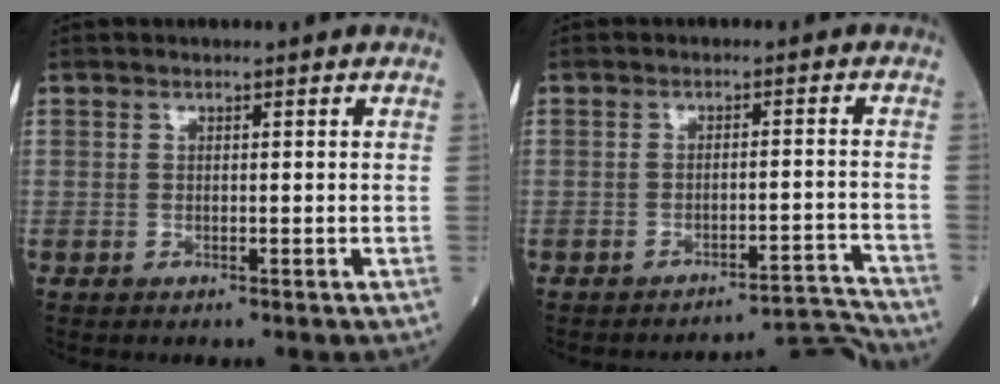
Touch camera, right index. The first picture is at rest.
{"total": 7.3, "force": [-6.8, -2.2, -1.5], "torque": [0.037, 0.012, -0.096]}